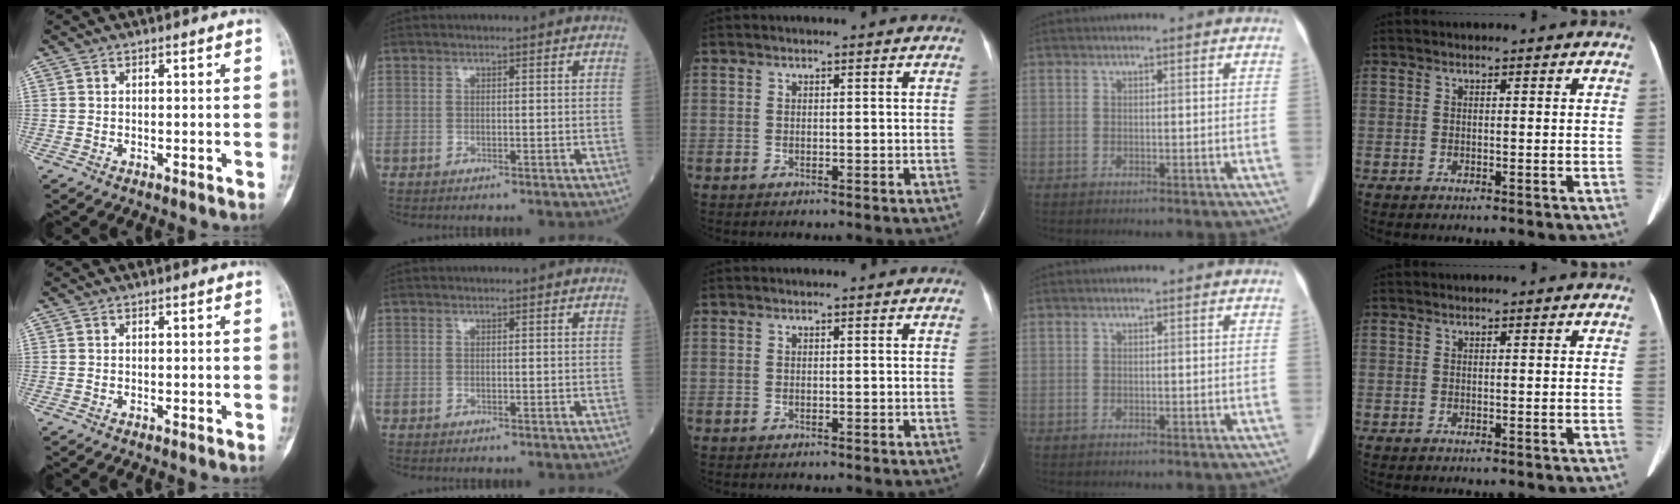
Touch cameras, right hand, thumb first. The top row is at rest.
{}